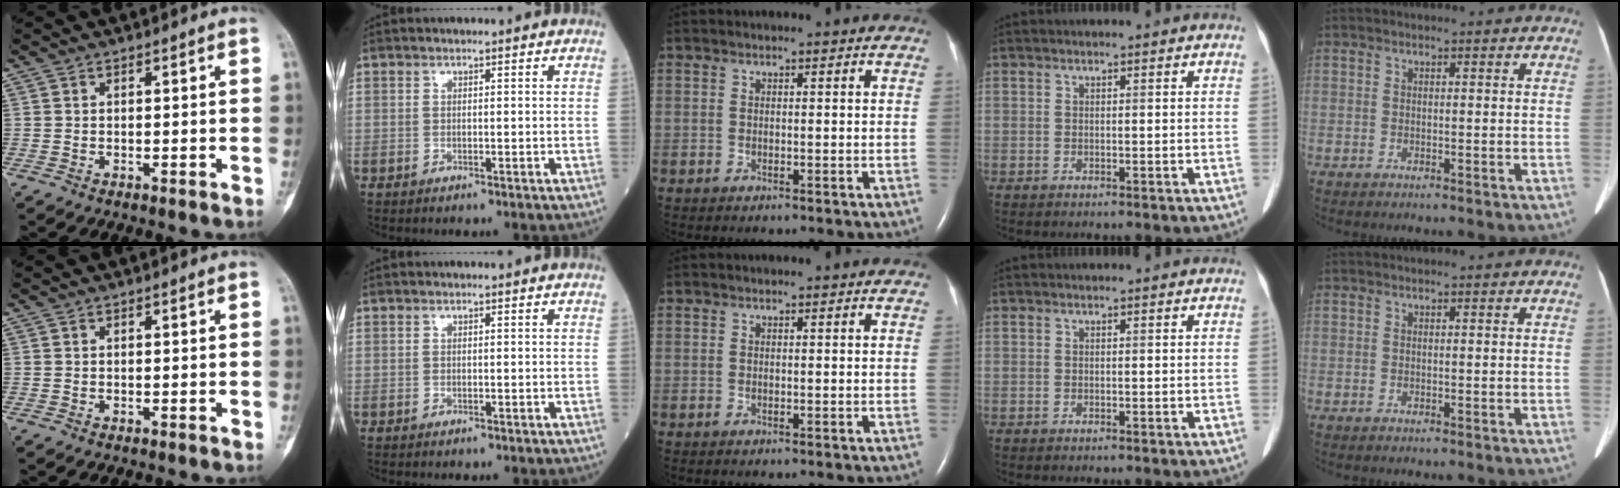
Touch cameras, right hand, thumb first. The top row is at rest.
{}